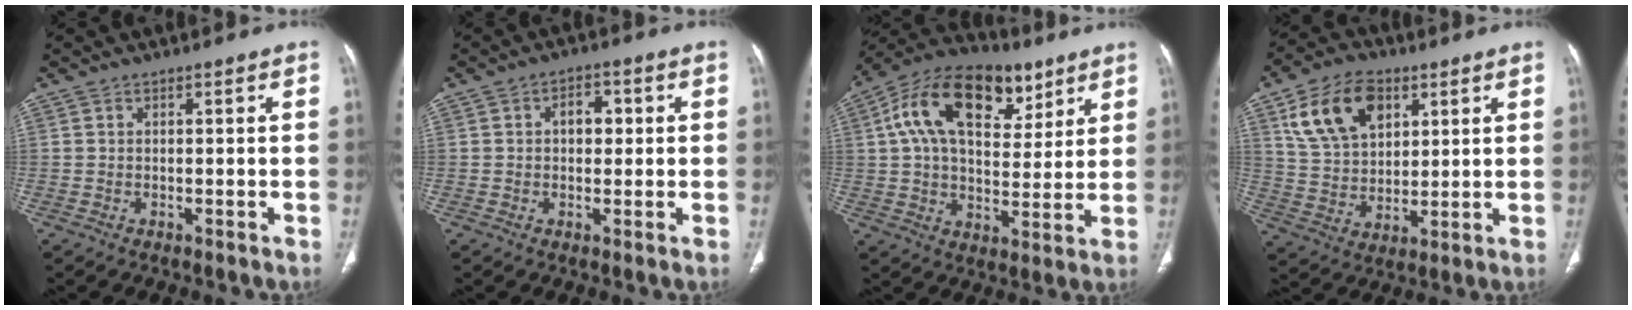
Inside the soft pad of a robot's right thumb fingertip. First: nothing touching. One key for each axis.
{"total": 4.3, "fx": 0.7, "fy": 3.0, "fz": 3.1, "tx": -0.028, "ty": 0.009, "tz": 0.007}
{"total": 21.9, "fx": 9.2, "fy": 13.0, "fz": 15.0, "tx": -0.230, "ty": 0.008, "tz": 0.148}
{"total": 14.8, "fx": 6.6, "fy": 9.6, "fz": 9.1, "tx": -0.139, "ty": -0.012, "tz": 0.127}